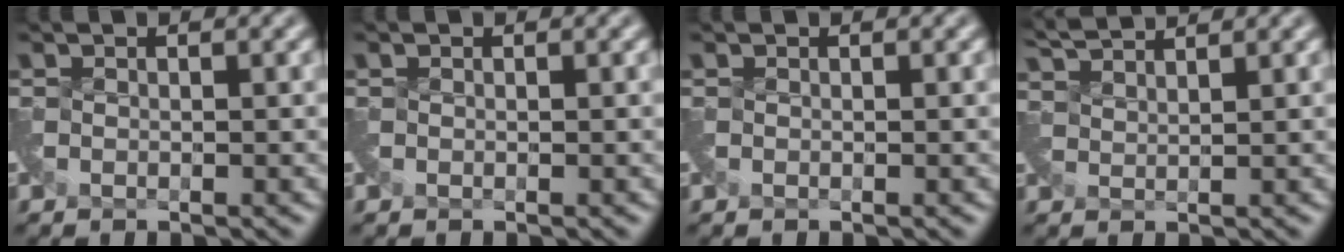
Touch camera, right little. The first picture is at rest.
{"total": 0.0}
{"total": 0.0}
{"total": 3.1, "force": [3.1, -0.3, 0.1], "torque": [-0.012, 0.009, 0.068]}